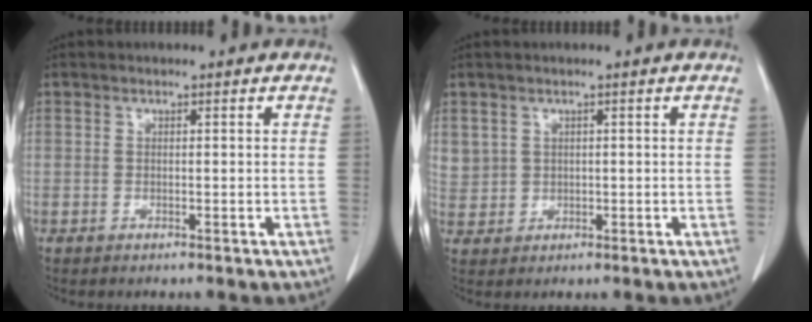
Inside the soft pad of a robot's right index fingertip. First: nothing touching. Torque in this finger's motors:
{"motor_torque": [0.35, 0.26, 0.18, 0.06]}